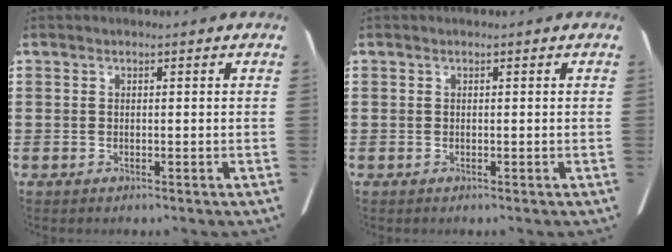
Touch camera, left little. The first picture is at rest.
{"total": 0.0}